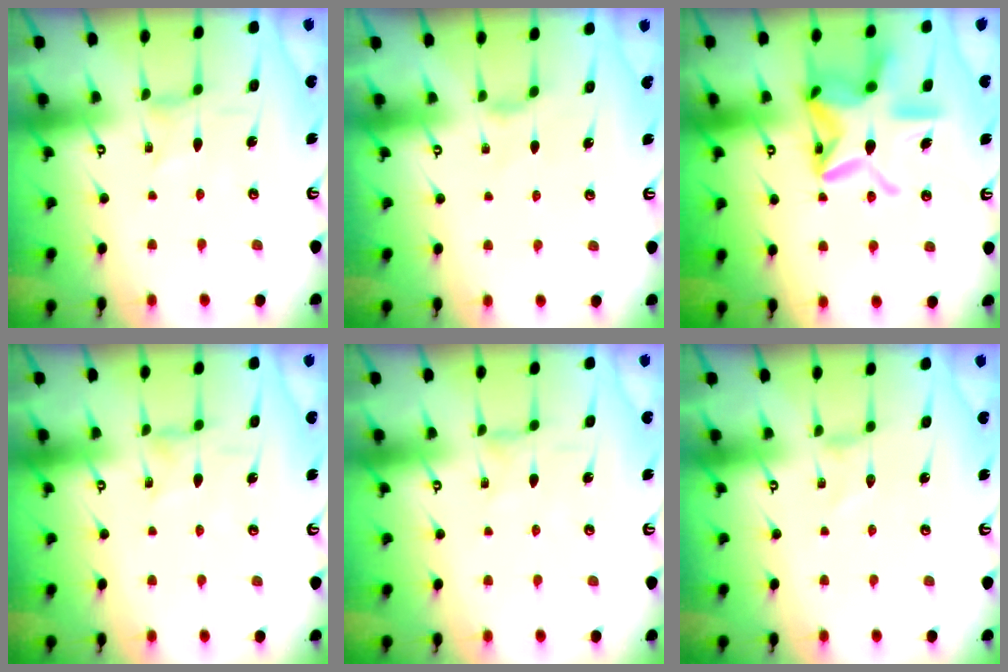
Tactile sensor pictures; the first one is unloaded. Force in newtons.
{"total": 1.6, "press": 1.5, "slide": 0.4}
{"total": 20.5, "press": 20.4, "slide": 1.9}
{"total": 1.7, "press": 1.6, "slide": 0.3}
{"total": 0.0}
{"total": 0.0}